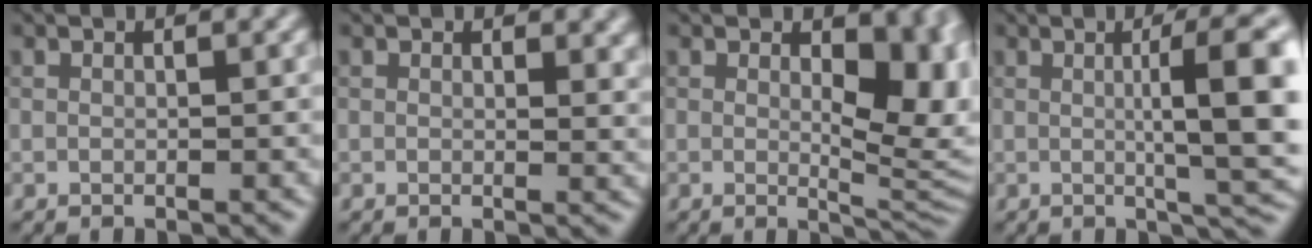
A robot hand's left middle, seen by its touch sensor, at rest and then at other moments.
{"total": 1.7, "force": [0.9, 0.9, 1.1], "torque": [-0.011, -0.006, 0.014]}
{"total": 7.1, "force": [1.4, 3.5, 5.9], "torque": [-0.078, -0.015, 0.025]}
{"total": 8.4, "force": [0.6, 1.6, 8.2], "torque": [-0.107, 0.006, 0.010]}